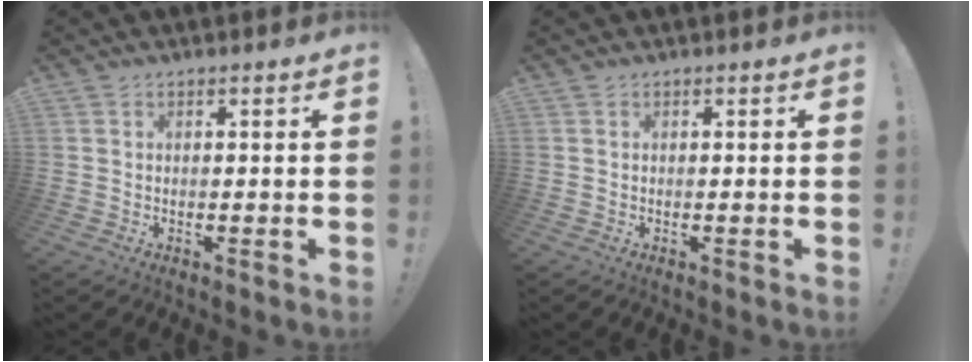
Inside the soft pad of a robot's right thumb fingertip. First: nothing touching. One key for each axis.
{"total": 0.0}